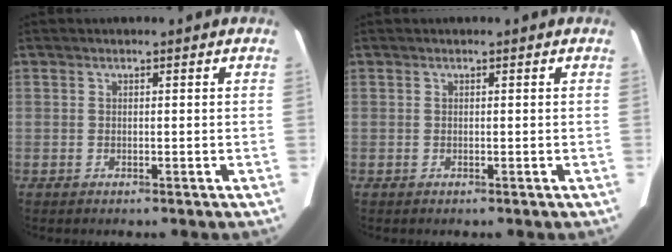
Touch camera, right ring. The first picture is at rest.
{"total": 0.0}